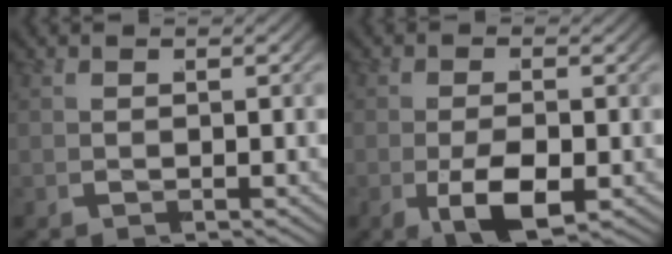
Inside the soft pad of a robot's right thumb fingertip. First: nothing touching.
{"total": 4.7, "force": [-2.0, 2.5, 3.4], "torque": [-0.077, -0.033, -0.026]}